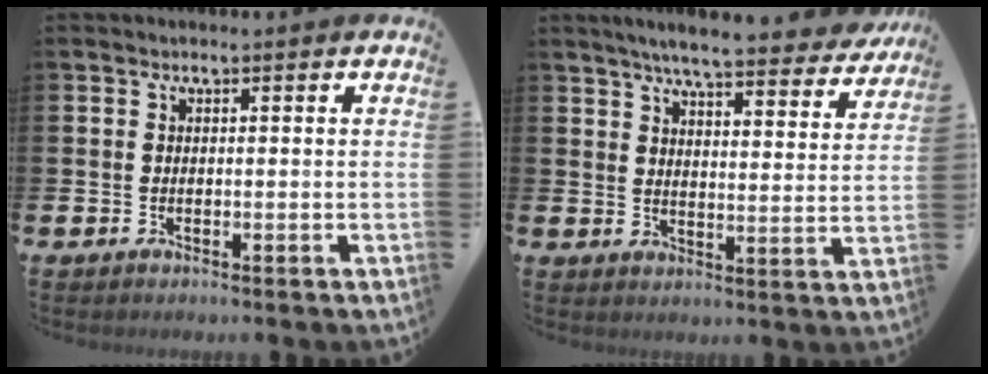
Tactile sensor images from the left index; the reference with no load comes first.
{"total": 6.3, "force": [5.8, 0.4, 2.4], "torque": [-0.057, -0.035, 0.097]}